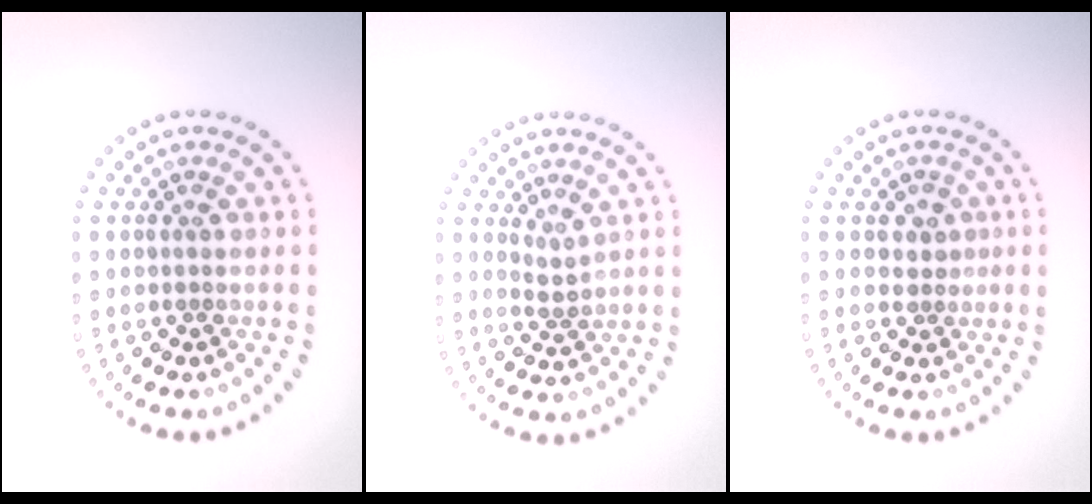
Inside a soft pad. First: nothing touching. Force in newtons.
{"total": 1.1, "press": 0.8, "slide": 0.7}
{"total": 1.5, "press": 1.2, "slide": 0.8}